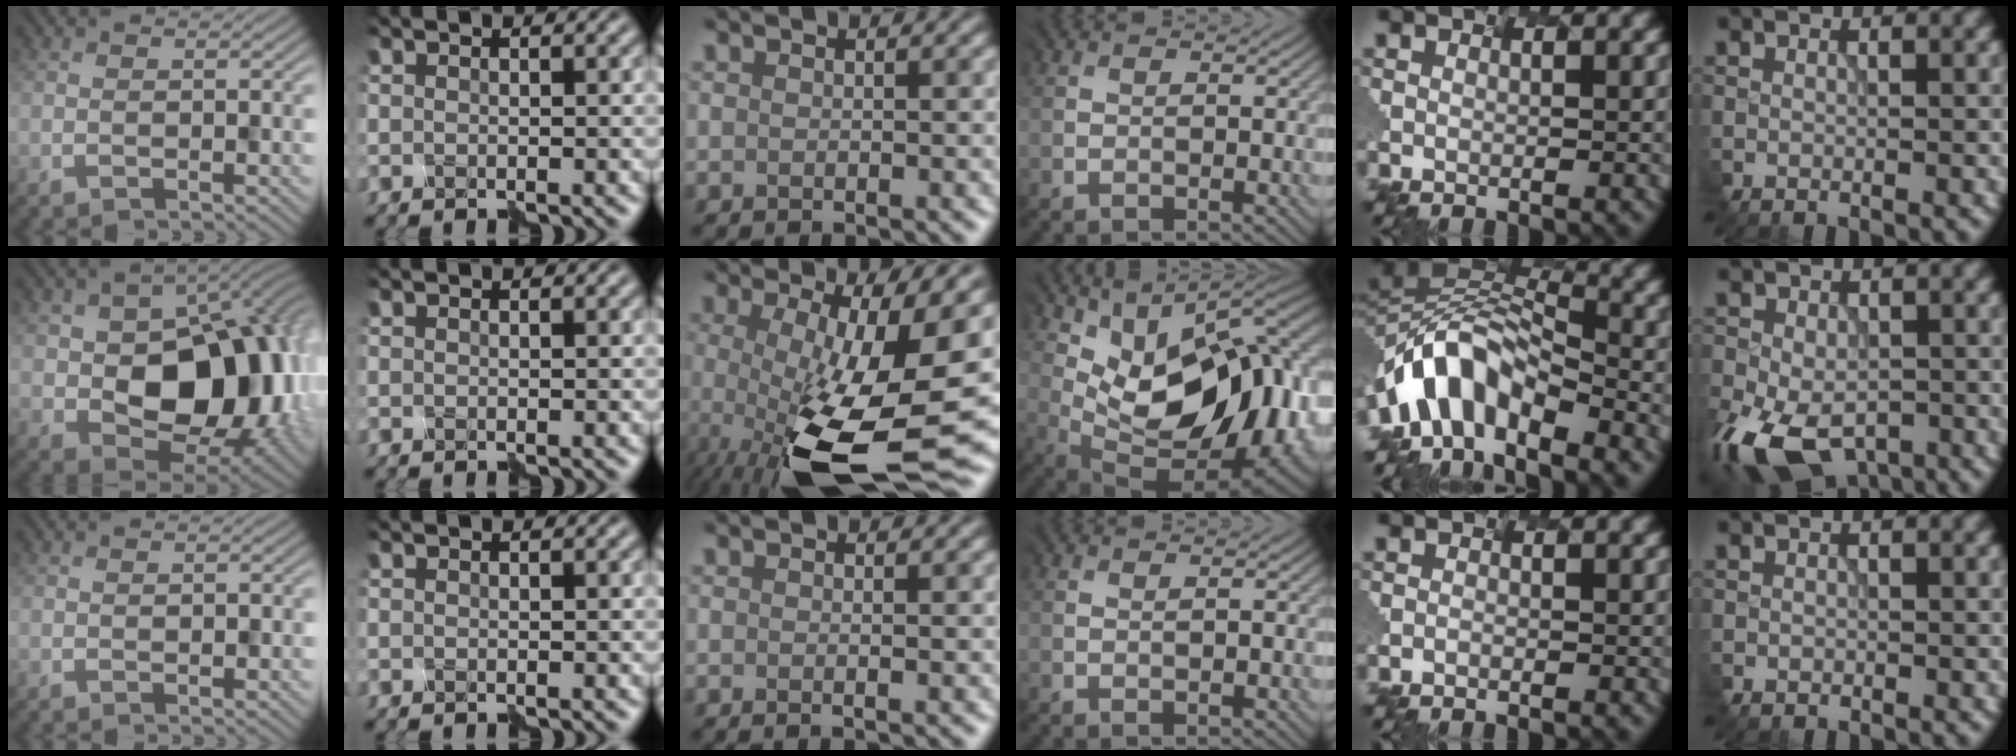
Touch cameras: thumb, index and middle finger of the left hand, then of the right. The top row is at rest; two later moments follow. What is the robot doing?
{"motion": "disassemble", "object": "markers"}